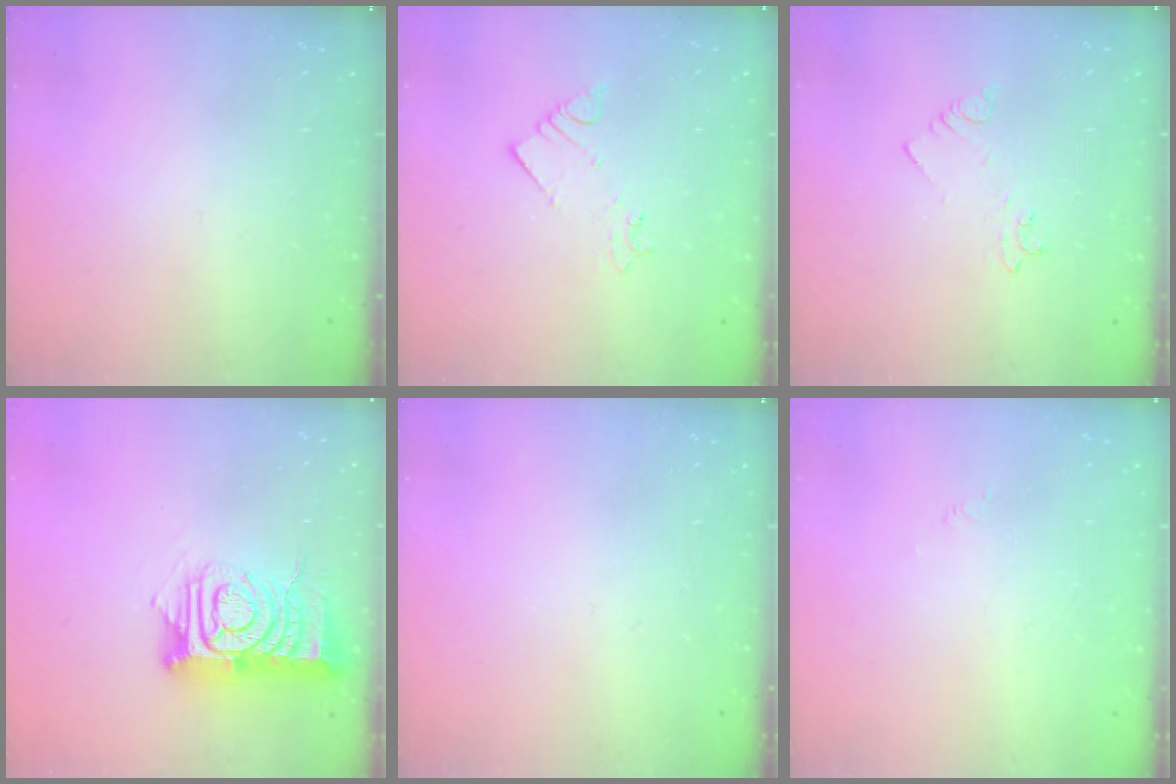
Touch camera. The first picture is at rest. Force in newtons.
{"total": 2.8, "press": 2.7, "slide": 0.5}
{"total": 3.3, "press": 3.2, "slide": 0.5}
{"total": 13.0, "press": 13.0, "slide": 1.1}
{"total": 0.0}
{"total": 1.7, "press": 1.6, "slide": 0.4}